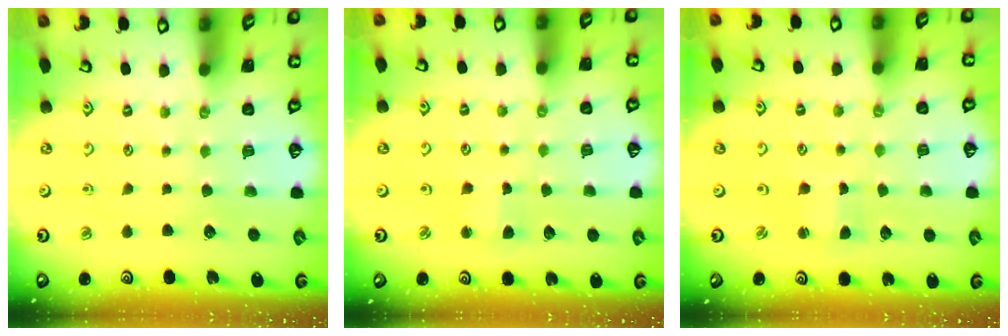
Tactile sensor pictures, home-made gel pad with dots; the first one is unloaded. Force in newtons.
{"total": 2.7, "press": 2.7, "slide": 0.3}
{"total": 1.9, "press": 1.9, "slide": 0.4}